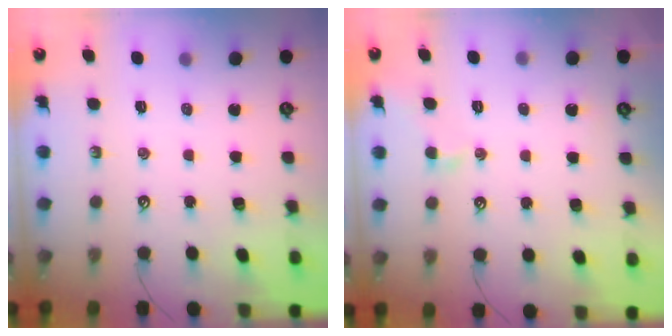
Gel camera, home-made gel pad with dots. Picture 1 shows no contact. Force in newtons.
{"total": 0.7, "press": 0.7, "slide": 0.1}